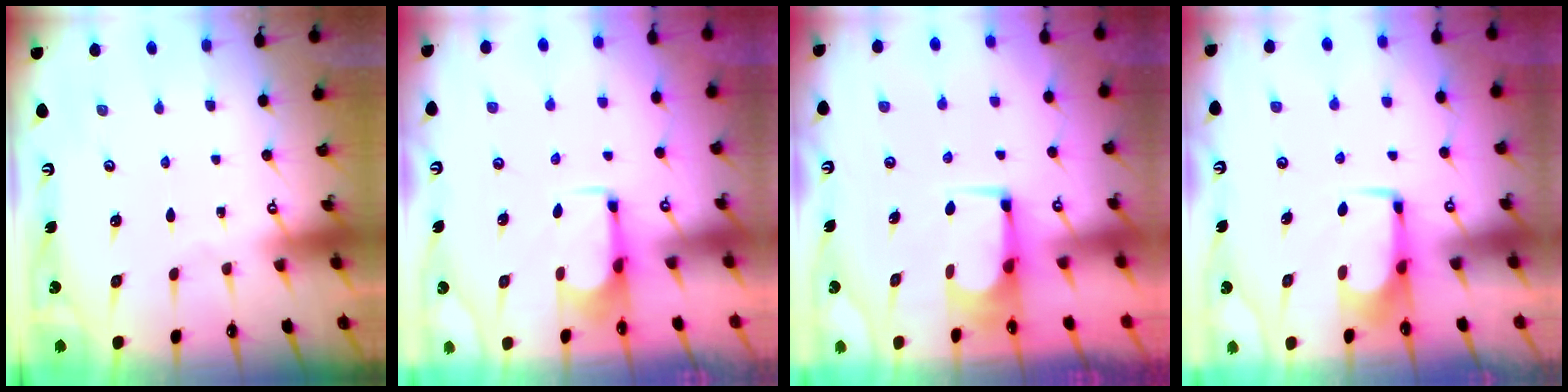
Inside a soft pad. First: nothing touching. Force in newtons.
{"total": 2.8, "press": 2.6, "slide": 1.1}
{"total": 2.2, "press": 2.2, "slide": 0.2}
{"total": 1.8, "press": 1.7, "slide": 0.6}